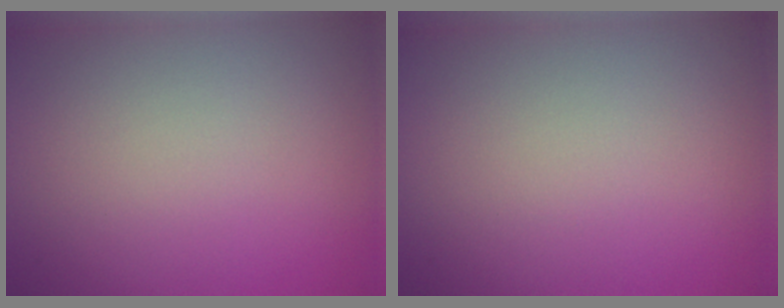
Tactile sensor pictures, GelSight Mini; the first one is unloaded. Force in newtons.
{"total": 0.0}